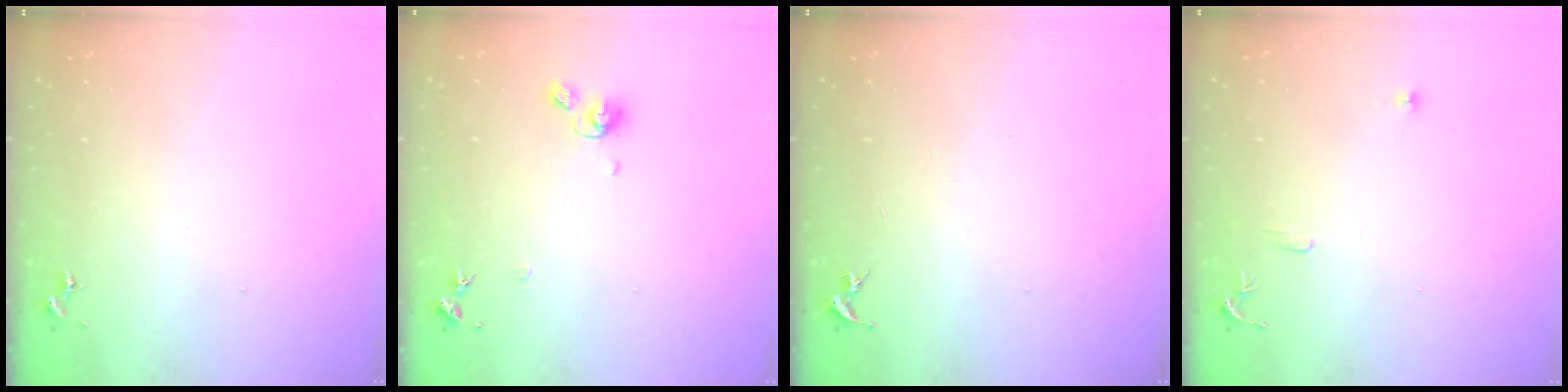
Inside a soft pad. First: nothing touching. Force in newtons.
{"total": 7.9, "press": 7.9, "slide": 0.8}
{"total": 0.0}
{"total": 7.1, "press": 7.1, "slide": 0.7}